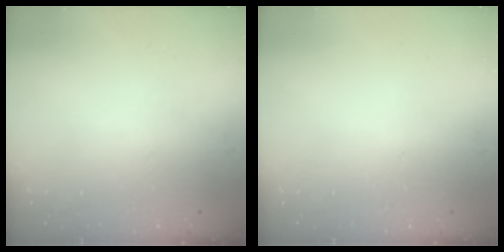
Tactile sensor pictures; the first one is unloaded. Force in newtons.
{"total": 0.0}